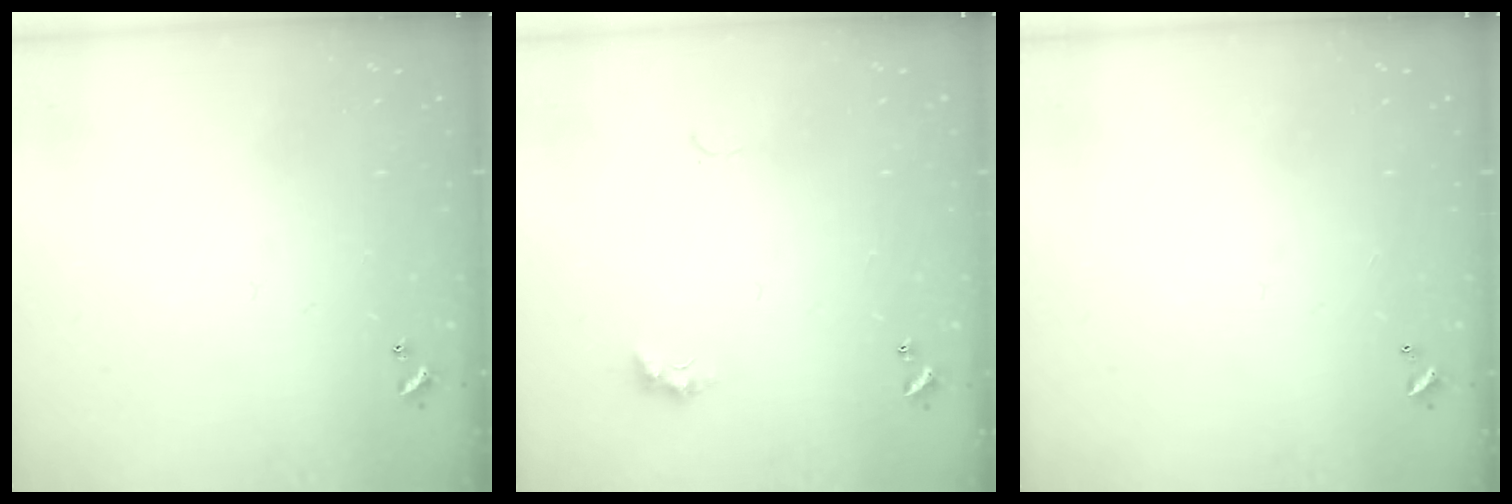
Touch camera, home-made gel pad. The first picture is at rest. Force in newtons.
{"total": 2.3, "press": 2.2, "slide": 0.7}
{"total": 3.0, "press": 3.0, "slide": 0.1}